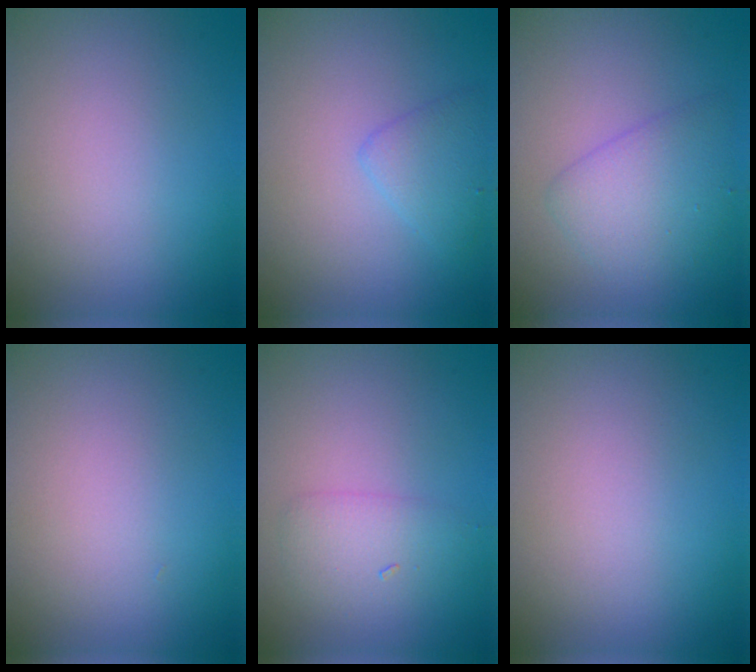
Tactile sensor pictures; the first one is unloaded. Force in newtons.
{"total": 2.0, "press": 2.0, "slide": 0.1}
{"total": 3.3, "press": 3.3, "slide": 0.1}
{"total": 0.0}
{"total": 2.1, "press": 2.1, "slide": 0.1}
{"total": 0.0}